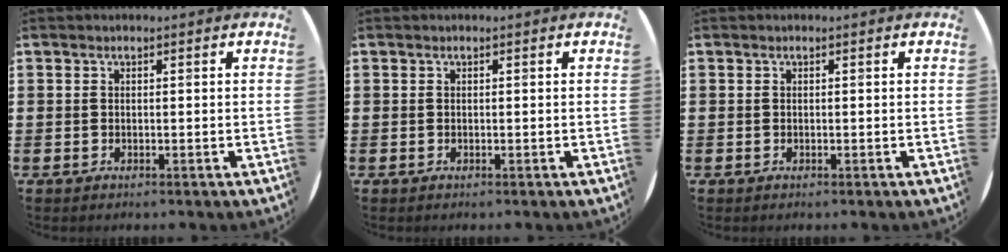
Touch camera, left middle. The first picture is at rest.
{"total": 0.0}
{"total": 0.0}